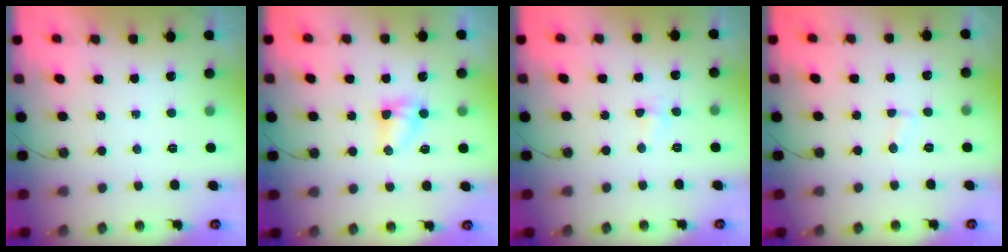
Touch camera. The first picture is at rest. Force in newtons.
{"total": 4.5, "press": 4.1, "slide": 2.0}
{"total": 4.3, "press": 4.2, "slide": 0.6}
{"total": 2.3, "press": 2.3, "slide": 0.2}